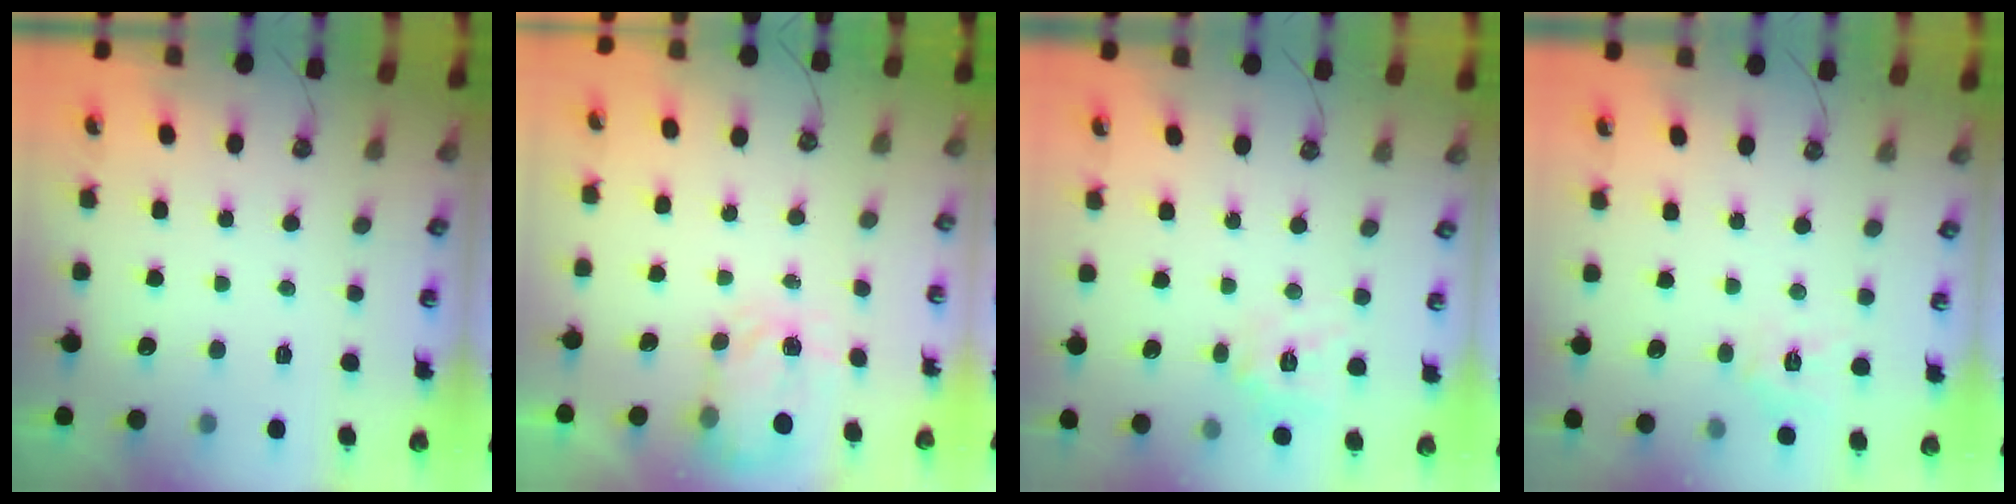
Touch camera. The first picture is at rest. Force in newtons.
{"total": 3.7, "press": 3.6, "slide": 0.7}
{"total": 10.7, "press": 10.7, "slide": 1.2}
{"total": 6.0, "press": 5.9, "slide": 0.4}